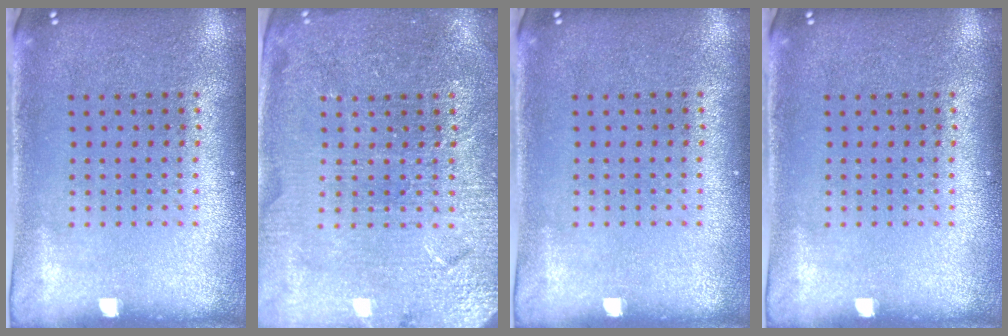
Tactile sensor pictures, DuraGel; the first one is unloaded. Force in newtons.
{"total": 3.7, "press": 3.6, "slide": 1.0}
{"total": 0.0}
{"total": 0.0}